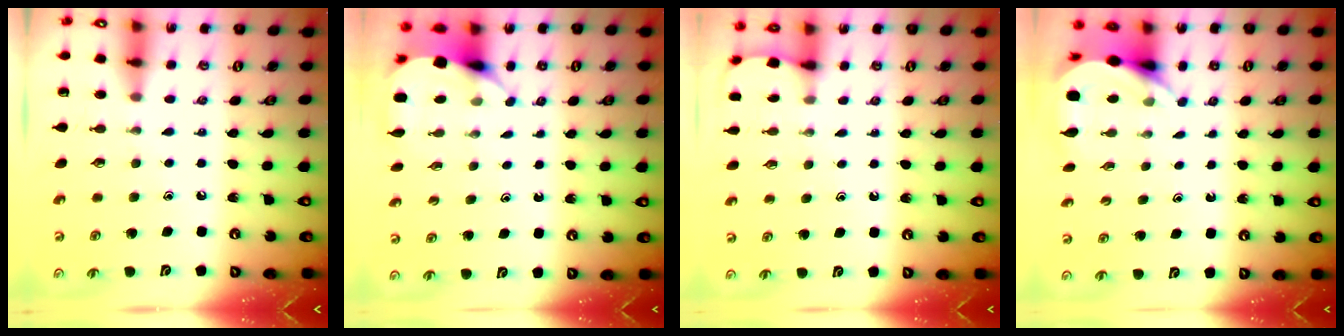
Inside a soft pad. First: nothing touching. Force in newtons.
{"total": 3.9, "press": 3.9, "slide": 0.3}
{"total": 1.8, "press": 1.8, "slide": 0.2}
{"total": 4.1, "press": 4.1, "slide": 0.3}